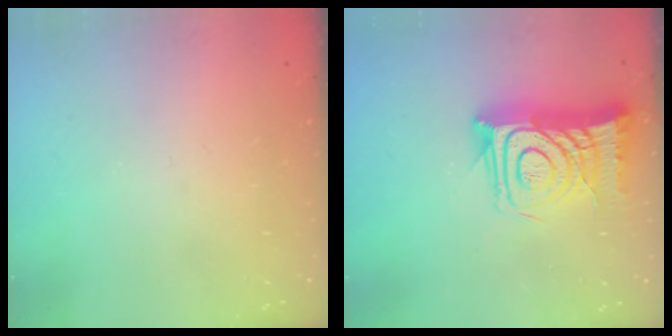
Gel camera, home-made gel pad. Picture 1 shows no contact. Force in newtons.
{"total": 15.4, "press": 15.3, "slide": 1.4}